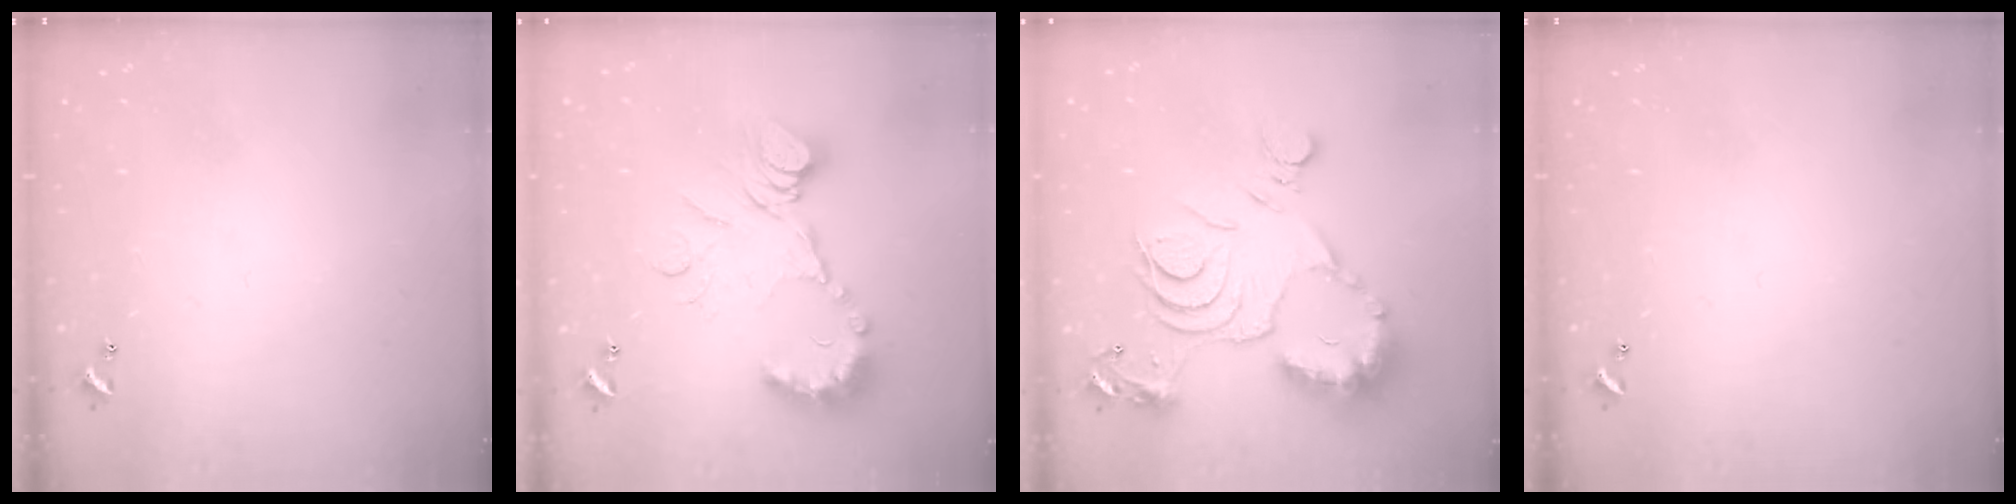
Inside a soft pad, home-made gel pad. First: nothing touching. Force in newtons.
{"total": 18.4, "press": 18.3, "slide": 1.8}
{"total": 16.8, "press": 16.7, "slide": 1.8}
{"total": 0.0}